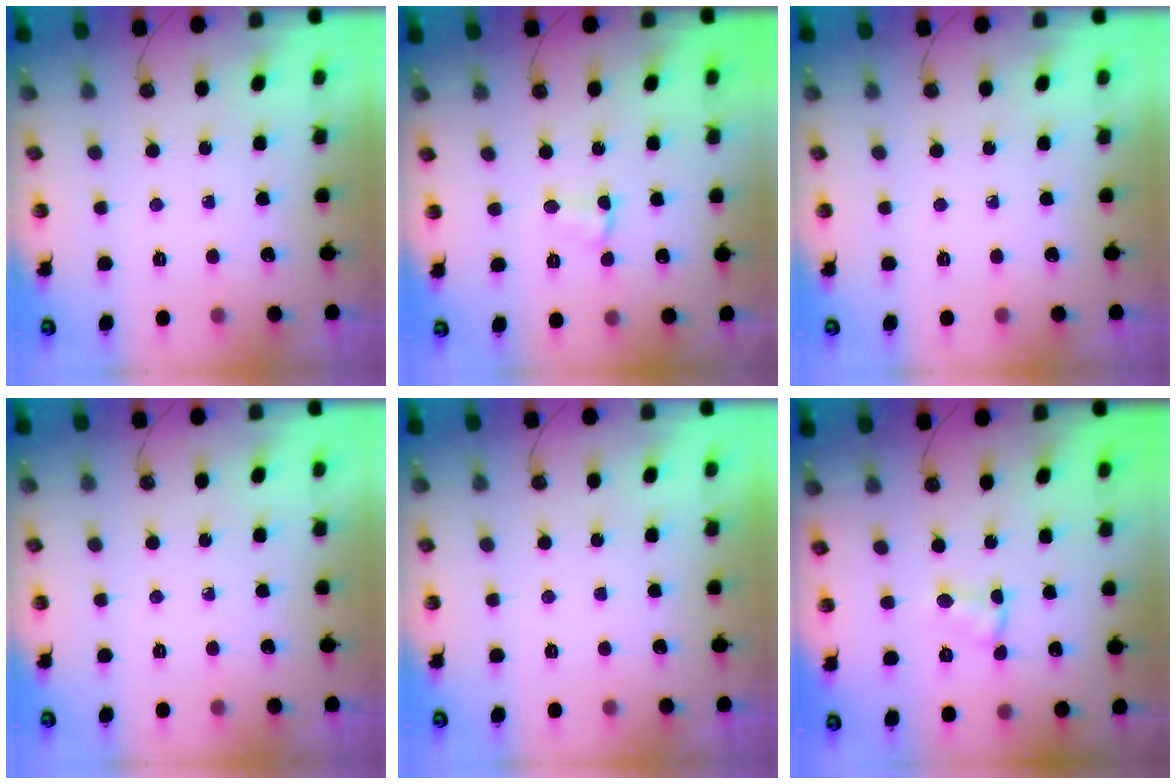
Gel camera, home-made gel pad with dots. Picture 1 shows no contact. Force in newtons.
{"total": 2.5, "press": 2.4, "slide": 0.4}
{"total": 0.0}
{"total": 0.0}
{"total": 0.0}
{"total": 1.5, "press": 1.5, "slide": 0.2}